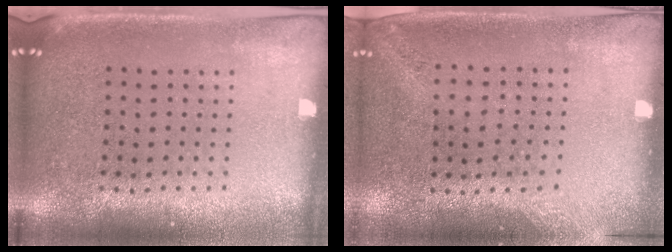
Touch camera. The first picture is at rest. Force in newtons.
{"total": 1.4, "press": 1.0, "slide": 1.0}